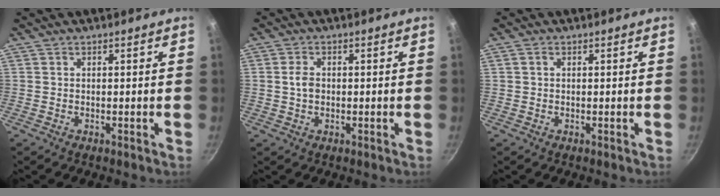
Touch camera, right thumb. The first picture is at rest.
{"total": 2.8, "force": [0.1, 2.0, 2.0], "torque": [-0.033, 0.006, -0.001]}
{"total": 0.7, "force": [0.2, 0.5, 0.4], "torque": [-0.008, 0.003, 0.004]}